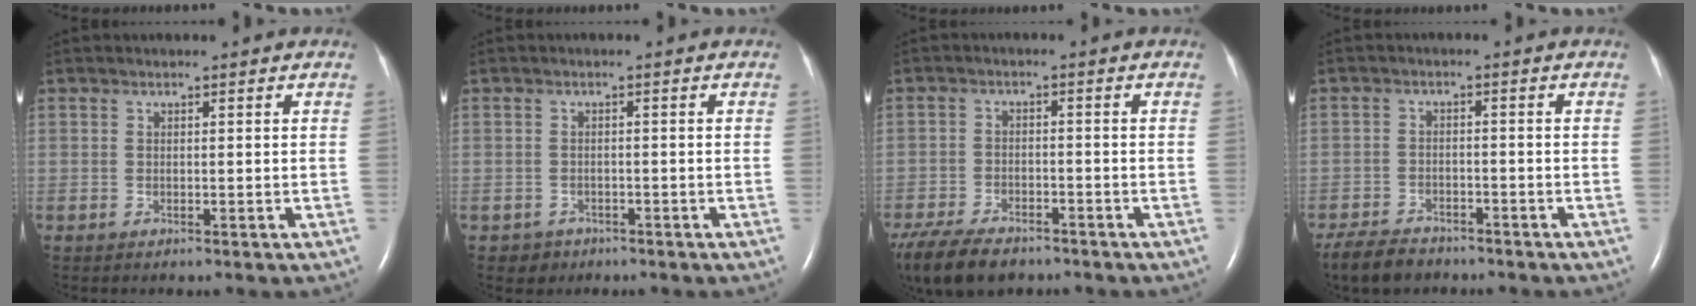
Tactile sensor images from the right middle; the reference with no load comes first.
{"total": 1.9, "force": [-1.2, 1.5, -0.2], "torque": [-0.003, 0.008, -0.017]}
{"total": 12.0, "force": [-9.0, 5.1, 6.1], "torque": [-0.129, -0.017, -0.145]}
{"total": 6.0, "force": [-5.1, 2.3, 2.0], "torque": [-0.041, -0.011, -0.090]}